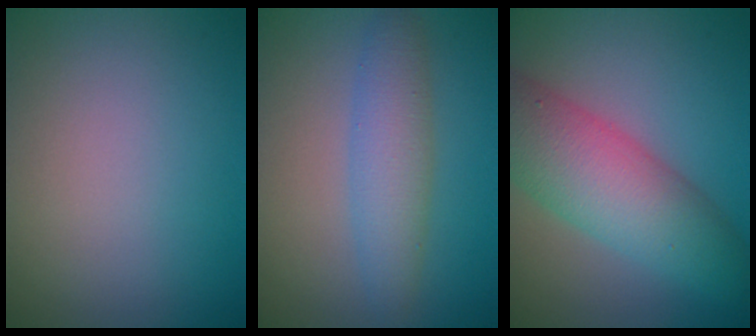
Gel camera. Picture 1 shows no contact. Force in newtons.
{"total": 3.5, "press": 3.5, "slide": 0.0}
{"total": 8.1, "press": 8.0, "slide": 0.2}